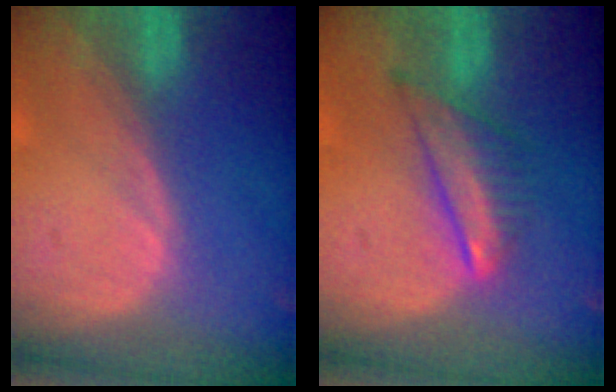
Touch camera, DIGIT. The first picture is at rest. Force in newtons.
{"total": 6.9, "press": 6.0, "slide": 3.3}